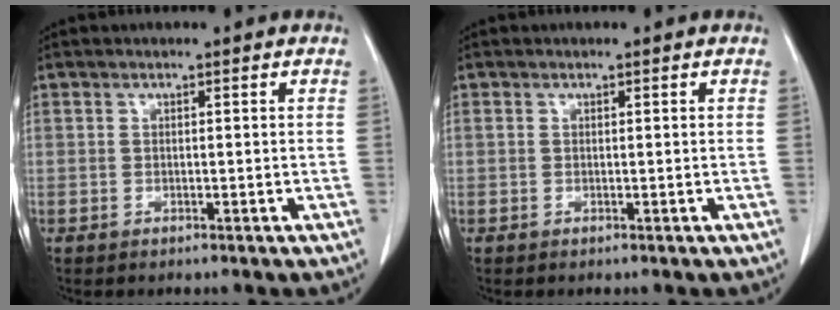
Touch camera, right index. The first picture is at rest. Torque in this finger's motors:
{"motor_torque": [0.08, 0.00, 0.04, 0.02]}